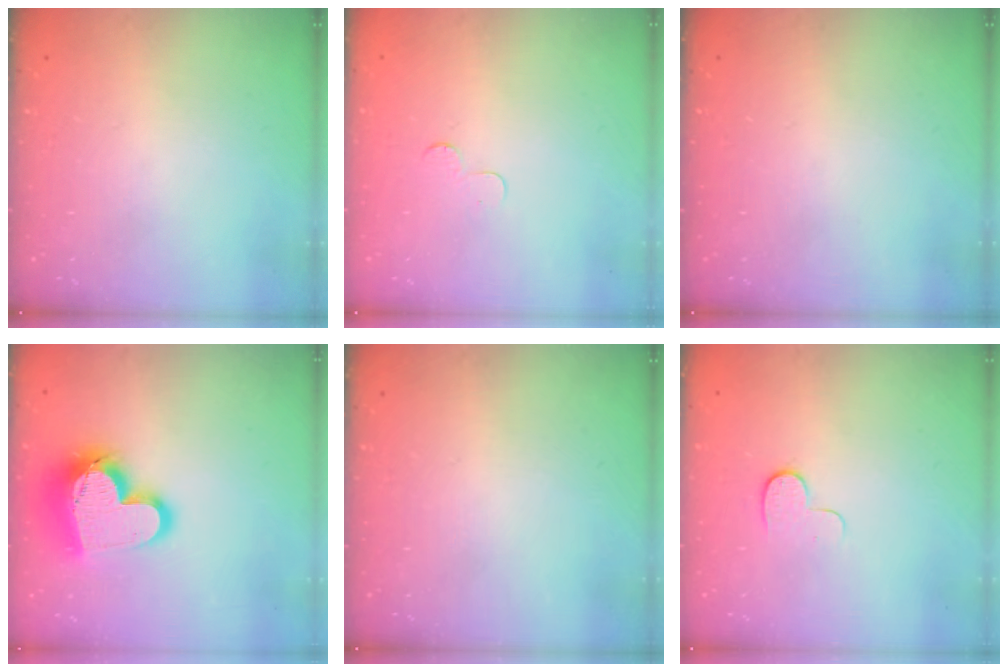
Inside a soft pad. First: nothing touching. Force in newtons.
{"total": 3.7, "press": 3.7, "slide": 0.4}
{"total": 0.0}
{"total": 17.4, "press": 17.4, "slide": 1.3}
{"total": 0.0}
{"total": 5.7, "press": 5.7, "slide": 0.6}